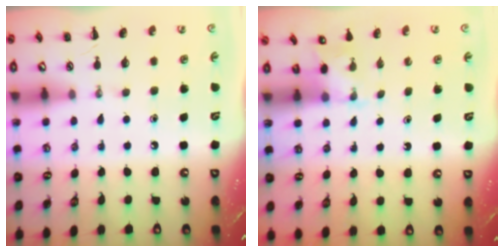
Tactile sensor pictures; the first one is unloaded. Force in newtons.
{"total": 2.2, "press": 2.1, "slide": 0.7}